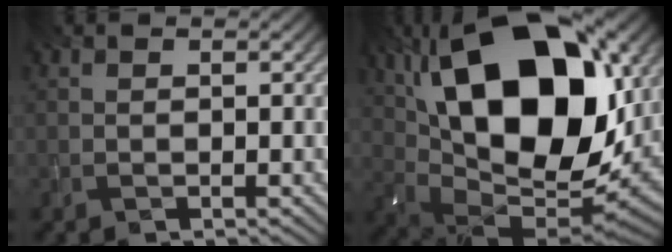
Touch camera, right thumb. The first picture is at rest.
{"total": 21.4, "force": [7.2, 11.5, 16.5], "torque": [-0.314, 0.036, 0.116]}